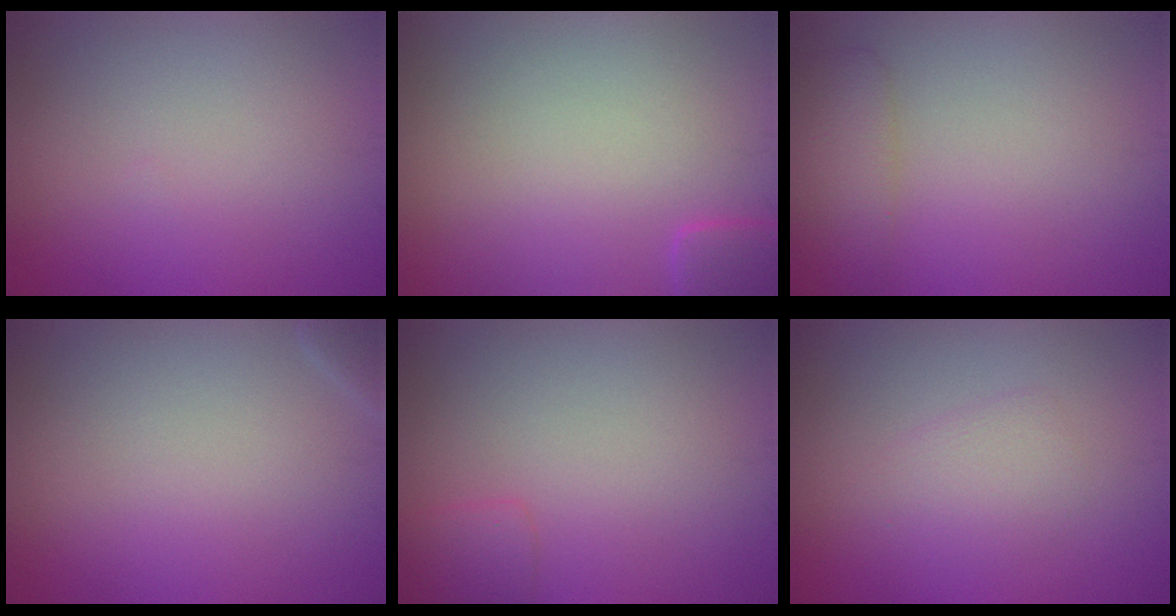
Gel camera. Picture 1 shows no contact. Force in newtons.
{"total": 1.9, "press": 1.9, "slide": 0.2}
{"total": 2.3, "press": 2.3, "slide": 0.1}
{"total": 1.1, "press": 1.1, "slide": 0.1}
{"total": 1.7, "press": 1.7, "slide": 0.1}
{"total": 1.8, "press": 1.8, "slide": 0.0}